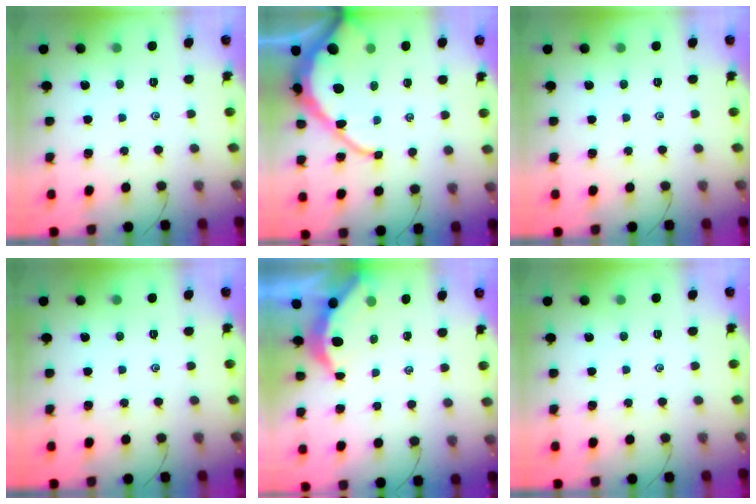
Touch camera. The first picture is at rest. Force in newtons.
{"total": 12.4, "press": 12.4, "slide": 1.1}
{"total": 0.0}
{"total": 0.0}
{"total": 3.8, "press": 3.8, "slide": 0.6}
{"total": 0.0}